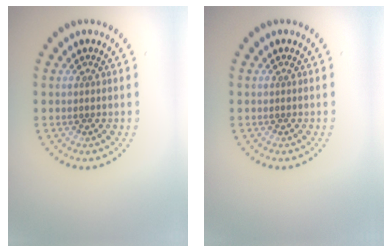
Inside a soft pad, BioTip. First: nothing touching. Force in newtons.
{"total": 0.0}